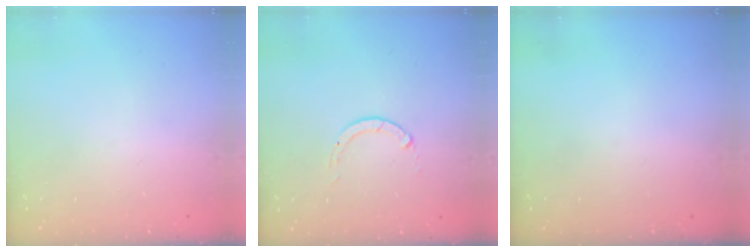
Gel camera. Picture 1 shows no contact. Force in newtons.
{"total": 0.0}
{"total": 0.0}